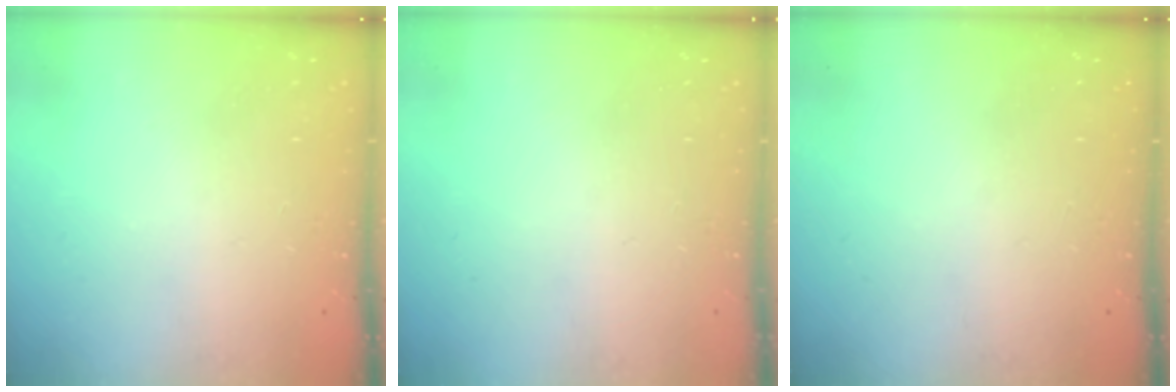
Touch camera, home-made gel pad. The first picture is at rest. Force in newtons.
{"total": 0.0}
{"total": 0.0}